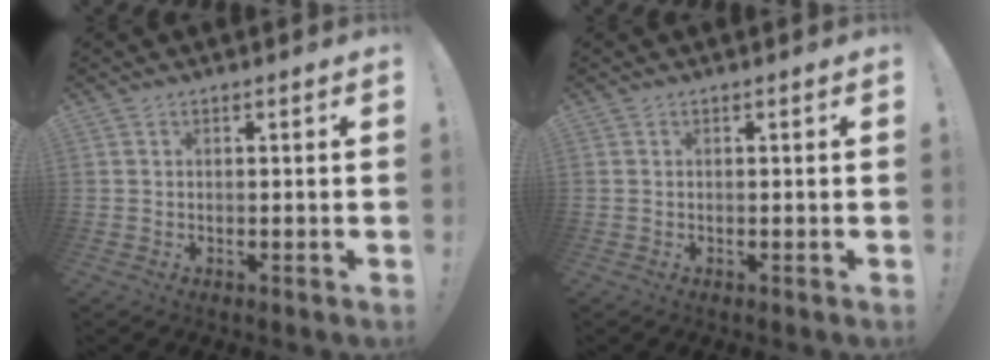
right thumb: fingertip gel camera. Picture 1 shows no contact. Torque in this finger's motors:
{"motor_torque": [0.00, 0.00, 0.00, 0.00, 0.00]}